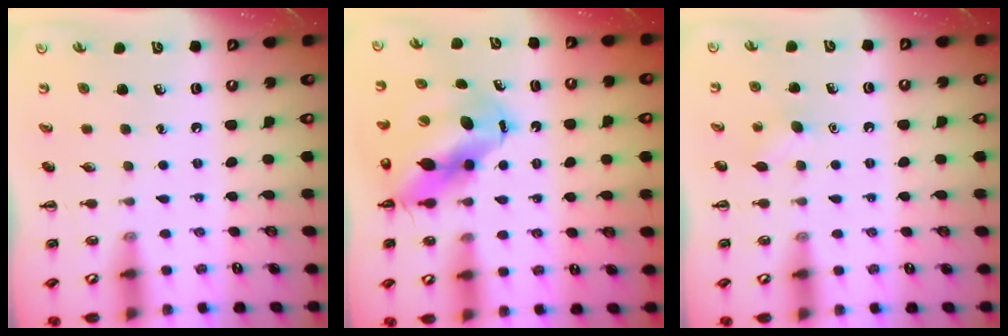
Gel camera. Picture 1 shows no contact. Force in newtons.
{"total": 12.7, "press": 12.3, "slide": 3.1}
{"total": 3.9, "press": 3.7, "slide": 1.1}